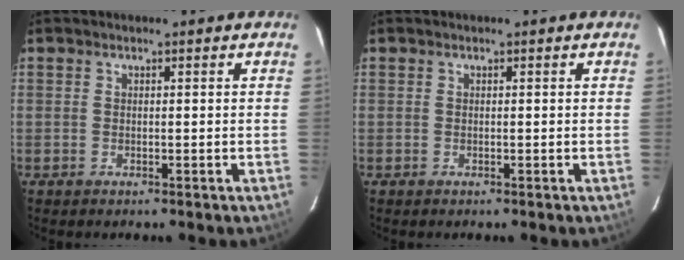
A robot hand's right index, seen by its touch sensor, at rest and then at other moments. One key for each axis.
{"total": 0.0}